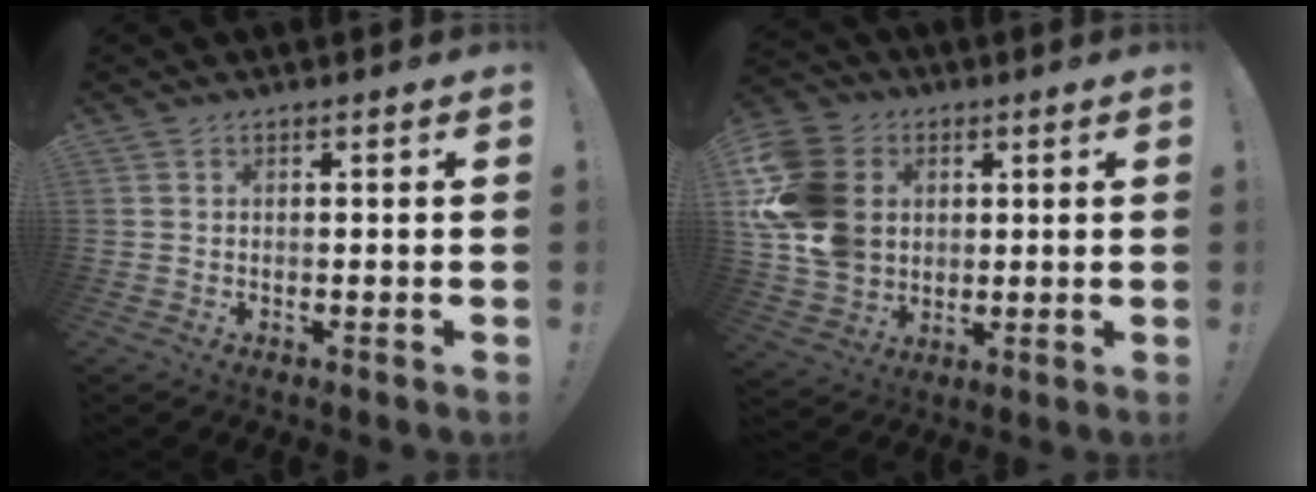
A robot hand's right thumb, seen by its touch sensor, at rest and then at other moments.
{"total": 19.4, "force": [2.9, 15.7, 10.9], "torque": [-0.205, -0.001, 0.063]}